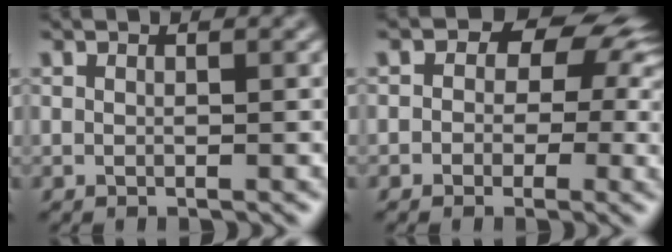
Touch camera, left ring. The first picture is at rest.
{"total": 10.0, "force": [3.5, 7.2, 6.1], "torque": [-0.066, 0.036, 0.047]}